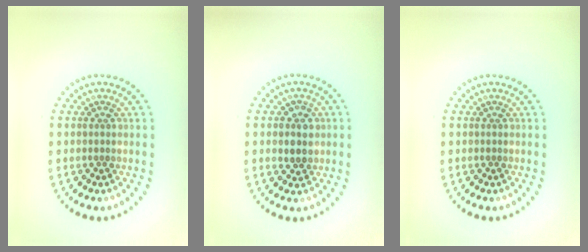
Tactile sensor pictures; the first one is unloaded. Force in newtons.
{"total": 2.1, "press": 2.0, "slide": 0.6}
{"total": 0.0}